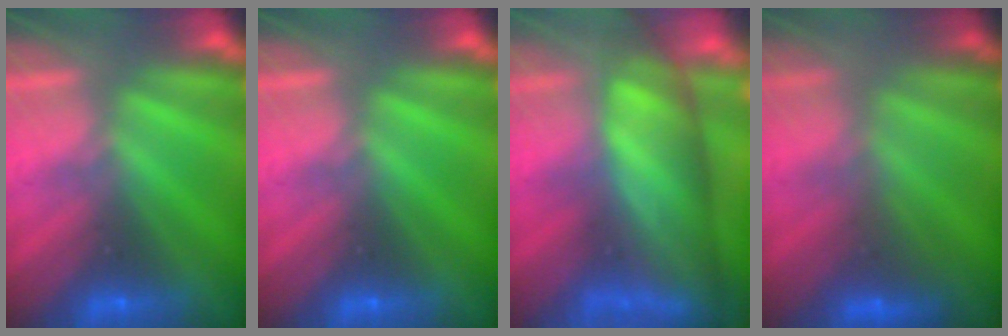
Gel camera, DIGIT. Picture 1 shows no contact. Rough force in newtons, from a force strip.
{"total": 0.0}
{"total": 7.9}
{"total": 2.7}